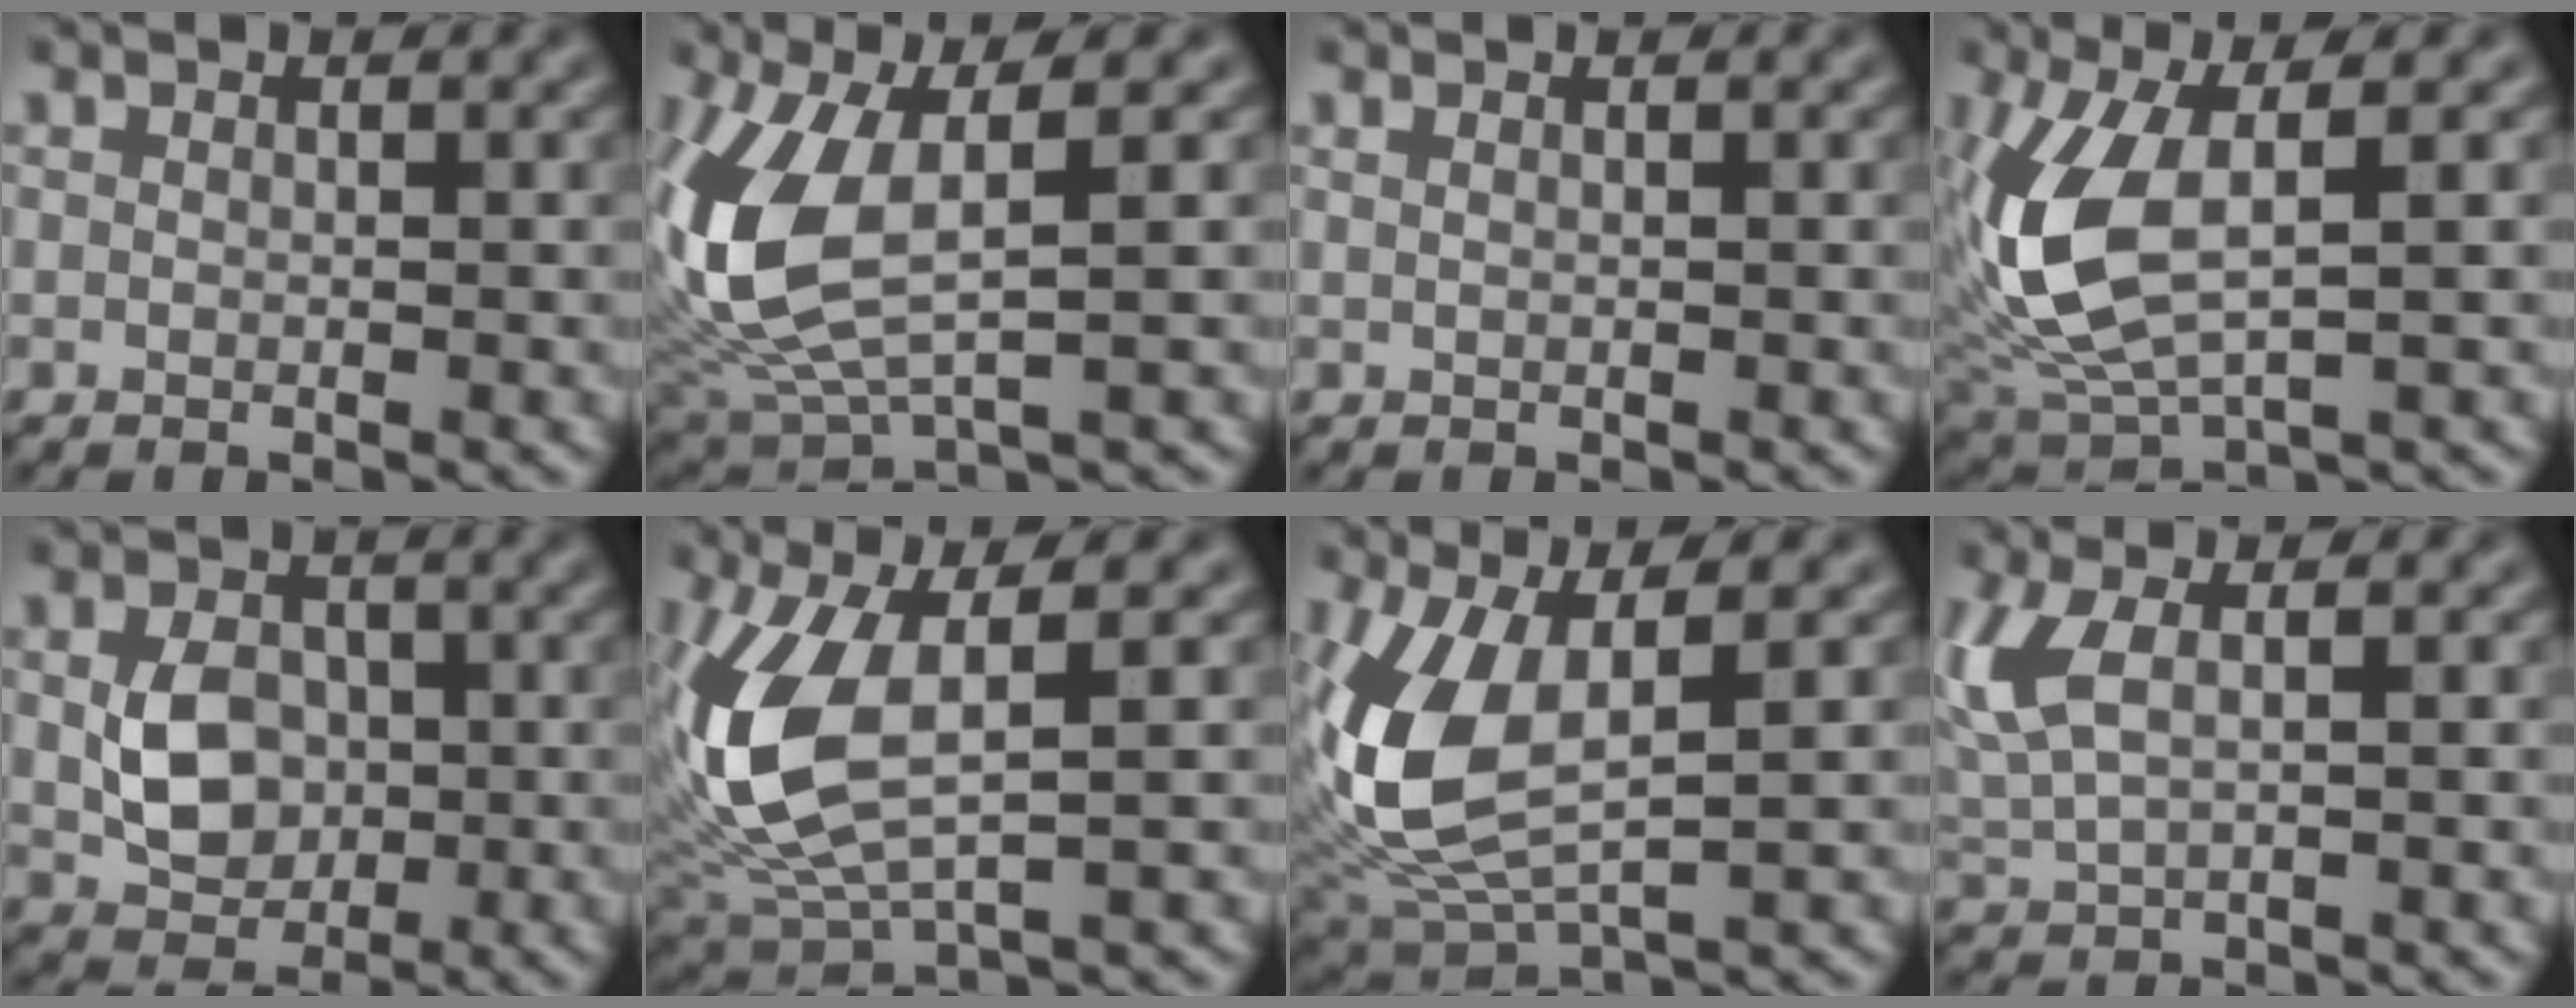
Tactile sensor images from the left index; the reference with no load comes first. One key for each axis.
{"total": 9.6, "fx": 1.1, "fy": 4.3, "fz": 8.6, "tx": -0.217, "ty": -0.007, "tz": 0.026}
{"total": 0.6, "fx": 0.4, "fy": 0.2, "fz": 0.4, "tx": -0.005, "ty": 0.000, "tz": 0.002}
{"total": 7.9, "fx": 0.8, "fy": 3.5, "fz": 7.1, "tx": -0.178, "ty": -0.002, "tz": 0.023}
{"total": 4.7, "fx": -0.2, "fy": 3.5, "fz": 3.1, "tx": -0.061, "ty": -0.001, "tz": -0.002}
{"total": 8.9, "fx": 0.9, "fy": 3.9, "fz": 7.9, "tx": -0.200, "ty": -0.003, "tz": 0.025}
{"total": 8.8, "fx": 1.0, "fy": 4.1, "fz": 7.7, "tx": -0.191, "ty": -0.005, "tz": 0.024}
{"total": 4.3, "fx": 1.3, "fy": 1.8, "fz": 3.7, "tx": -0.098, "ty": 0.004, "tz": 0.032}